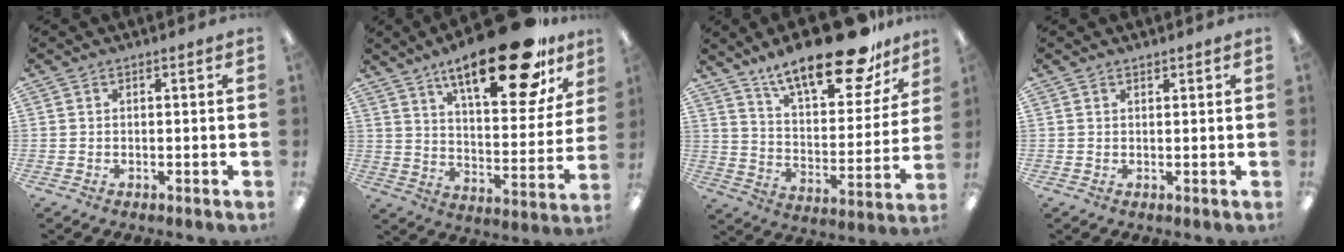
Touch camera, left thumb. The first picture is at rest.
{"total": 24.6, "force": [16.5, 8.2, 16.3], "torque": [-0.239, -0.098, 0.265]}
{"total": 22.8, "force": [16.9, 7.3, 13.5], "torque": [-0.209, -0.108, 0.284]}
{"total": 0.9, "force": [0.8, 0.3, 0.1], "torque": [-0.003, 0.000, 0.015]}